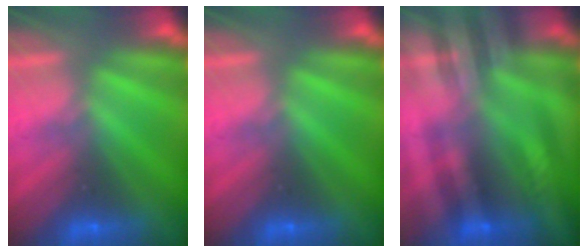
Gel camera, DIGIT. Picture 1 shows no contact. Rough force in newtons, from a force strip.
{"total": 0.0}
{"total": 2.6}